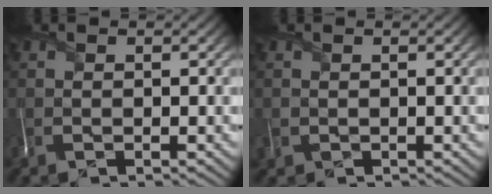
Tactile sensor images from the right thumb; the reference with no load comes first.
{"total": 0.6, "force": [0.1, 0.5, -0.3], "torque": [0.002, -0.005, -0.003]}